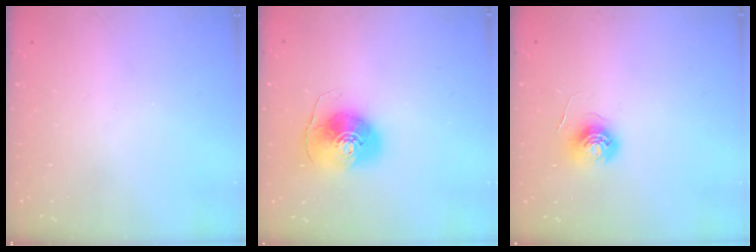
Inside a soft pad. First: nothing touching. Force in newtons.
{"total": 9.9, "press": 9.8, "slide": 1.1}
{"total": 6.0, "press": 6.0, "slide": 0.3}